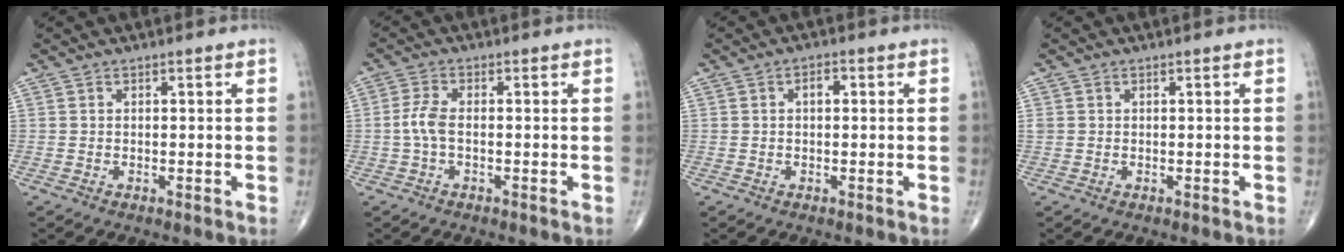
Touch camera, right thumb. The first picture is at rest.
{"total": 3.5, "force": [-0.5, 1.4, 3.1], "torque": [-0.078, 0.003, -0.016]}
{"total": 1.9, "force": [0.3, 1.1, 1.5], "torque": [-0.020, 0.006, 0.001]}
{"total": 0.7, "force": [0.2, 0.7, 0.3], "torque": [-0.001, 0.006, 0.004]}